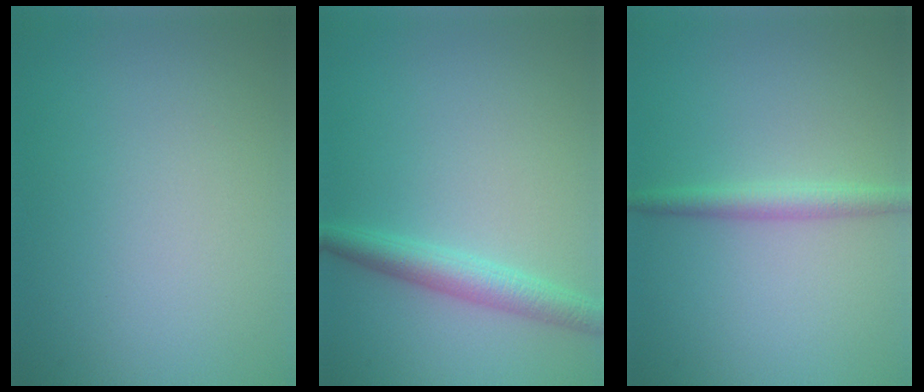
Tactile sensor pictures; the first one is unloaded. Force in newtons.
{"total": 2.8, "press": 2.8, "slide": 0.0}
{"total": 2.0, "press": 2.0, "slide": 0.0}